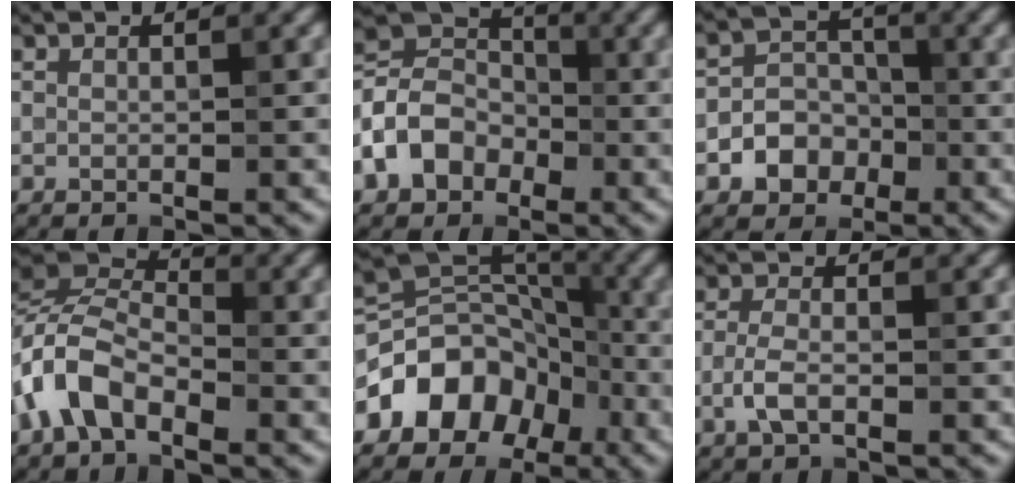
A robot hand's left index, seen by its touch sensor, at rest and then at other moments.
{"total": 5.7, "force": [-2.3, 4.3, 3.1], "torque": [-0.060, 0.012, -0.061]}
{"total": 4.5, "force": [-1.7, 3.7, 1.7], "torque": [0.003, 0.010, -0.050]}
{"total": 5.8, "force": [-3.1, 3.2, 3.7], "torque": [-0.081, 0.009, -0.075]}
{"total": 7.7, "force": [-3.5, 5.7, 3.8], "torque": [-0.048, 0.021, -0.072]}
{"total": 2.3, "force": [-0.9, 0.8, 2.0], "torque": [-0.050, 0.005, -0.021]}